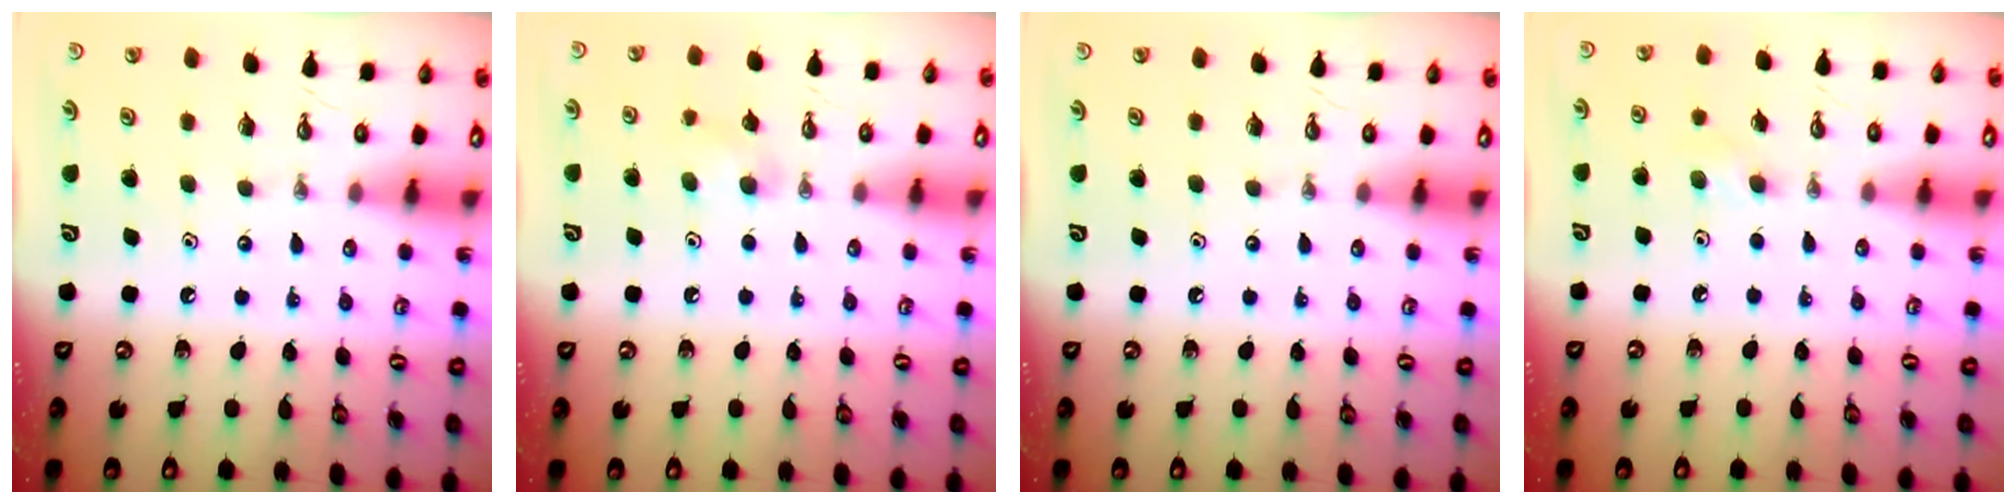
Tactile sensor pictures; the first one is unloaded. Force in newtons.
{"total": 7.3, "press": 6.4, "slide": 3.7}
{"total": 0.0}
{"total": 7.2, "press": 6.2, "slide": 3.7}